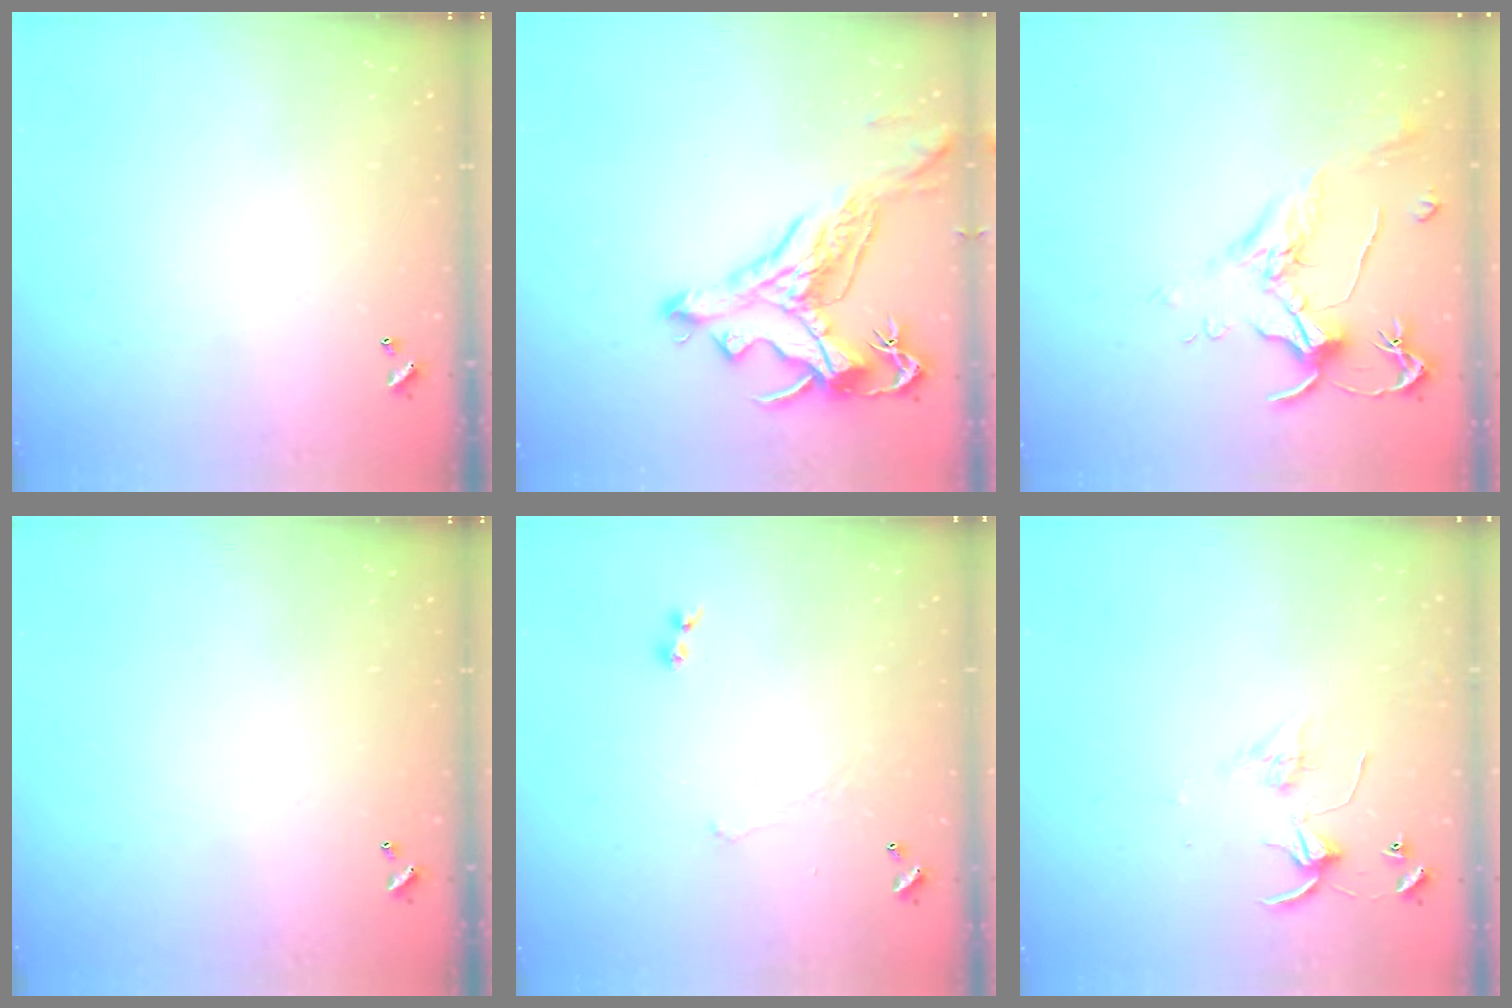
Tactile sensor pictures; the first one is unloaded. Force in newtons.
{"total": 2.2, "press": 1.7, "slide": 1.3}
{"total": 2.0, "press": 1.8, "slide": 0.8}
{"total": 0.0}
{"total": 1.5, "press": 1.4, "slide": 0.6}
{"total": 3.6, "press": 3.6, "slide": 0.1}